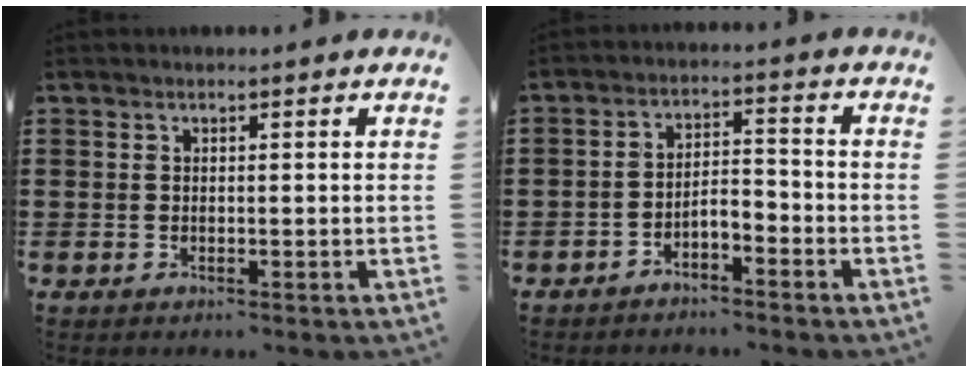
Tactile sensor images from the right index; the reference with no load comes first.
{"total": 3.1, "force": [-2.9, 0.5, 1.0], "torque": [-0.022, 0.005, -0.061]}